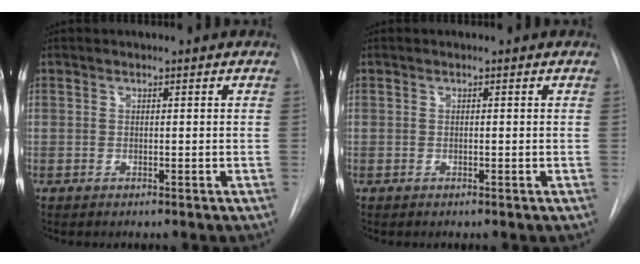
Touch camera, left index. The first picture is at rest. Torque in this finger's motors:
{"motor_torque": [-0.05, 0.05, 0.00, 0.00]}